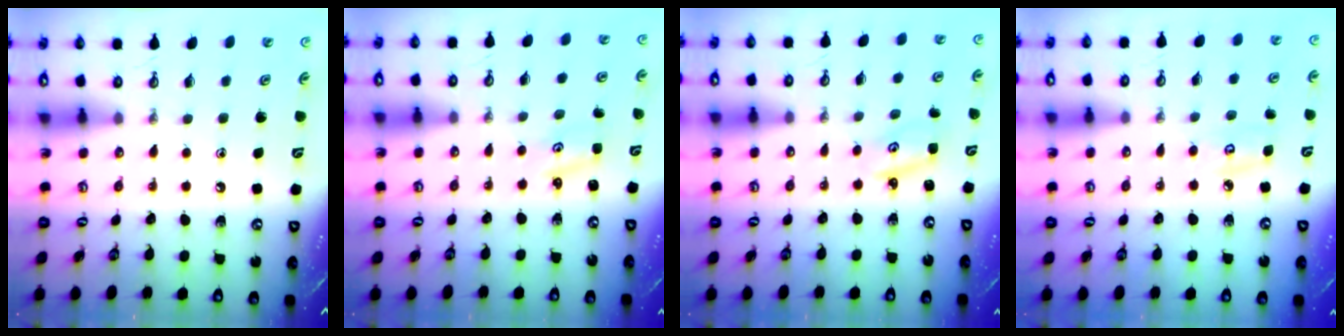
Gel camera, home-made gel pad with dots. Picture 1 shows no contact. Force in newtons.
{"total": 1.5, "press": 1.4, "slide": 0.2}
{"total": 2.4, "press": 2.4, "slide": 0.1}
{"total": 5.6, "press": 5.5, "slide": 0.5}